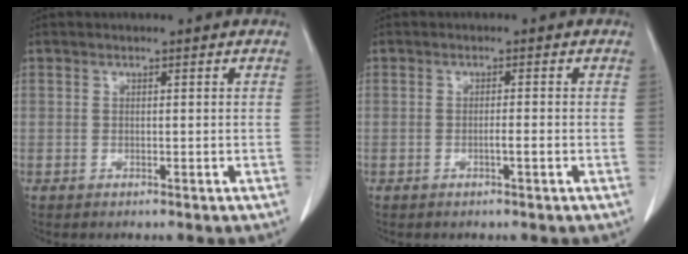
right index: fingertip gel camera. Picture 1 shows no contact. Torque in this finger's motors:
{"motor_torque": [0.27, -0.22, 0.07, 0.04]}